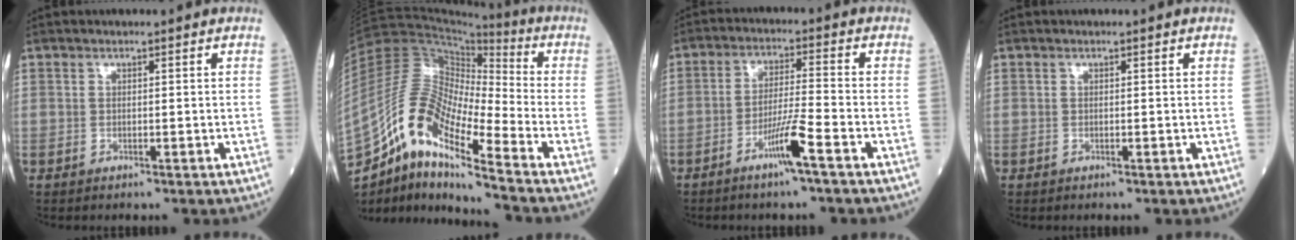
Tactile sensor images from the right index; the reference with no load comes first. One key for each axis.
{"total": 15.3, "fx": -10.1, "fy": 2.5, "fz": 11.3, "tx": -0.220, "ty": 0.017, "tz": -0.183}
{"total": 6.6, "fx": -3.7, "fy": -0.6, "fz": 5.4, "tx": -0.105, "ty": -0.006, "tz": -0.072}
{"total": 0.0}